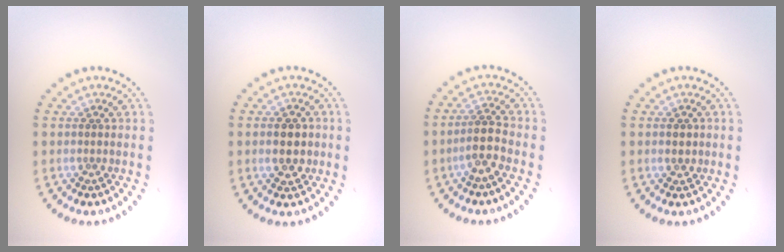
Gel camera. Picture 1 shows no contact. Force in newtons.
{"total": 3.5, "press": 3.5, "slide": 0.2}
{"total": 2.7, "press": 2.1, "slide": 1.6}
{"total": 1.5, "press": 1.5, "slide": 0.1}